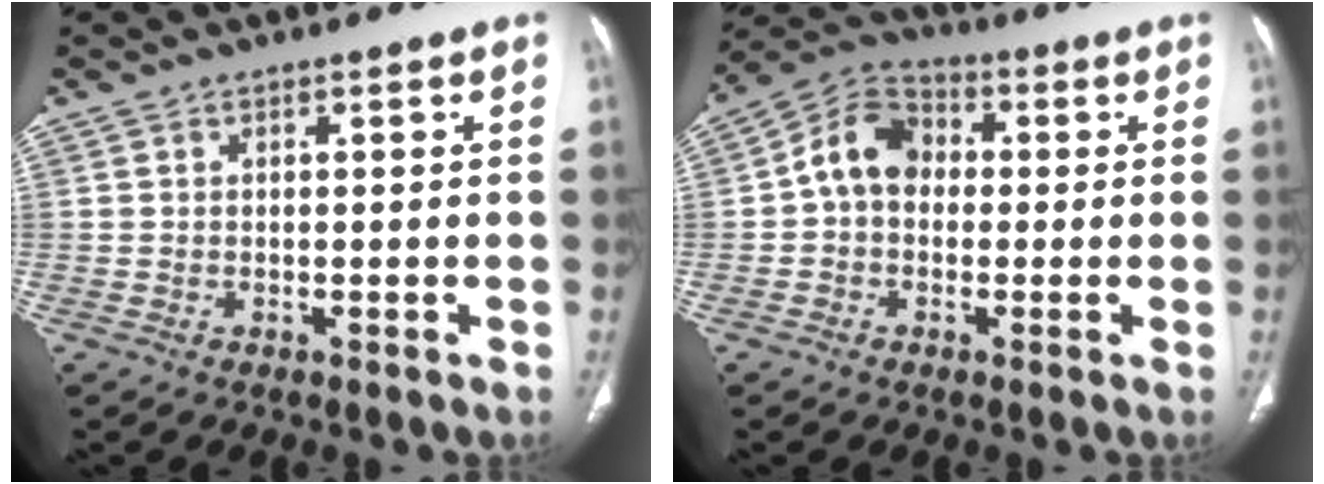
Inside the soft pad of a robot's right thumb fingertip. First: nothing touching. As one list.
[{"total": 9.1, "force": [0.1, 7.2, 5.7], "torque": [-0.081, 0.031, -0.013]}]